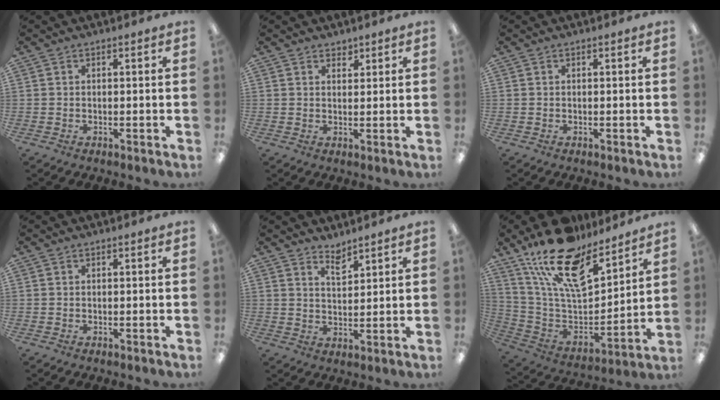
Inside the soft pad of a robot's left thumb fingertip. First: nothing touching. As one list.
[{"total": 2.1, "force": [1.9, 0.9, 0.2], "torque": [0.012, -0.013, 0.032]}, {"total": 0.0}, {"total": 0.0}, {"total": 4.3, "force": [3.9, 1.3, 1.2], "torque": [-0.007, -0.027, 0.067]}, {"total": 22.3, "force": [16.4, 9.1, 12.0], "torque": [-0.216, -0.106, 0.293]}]